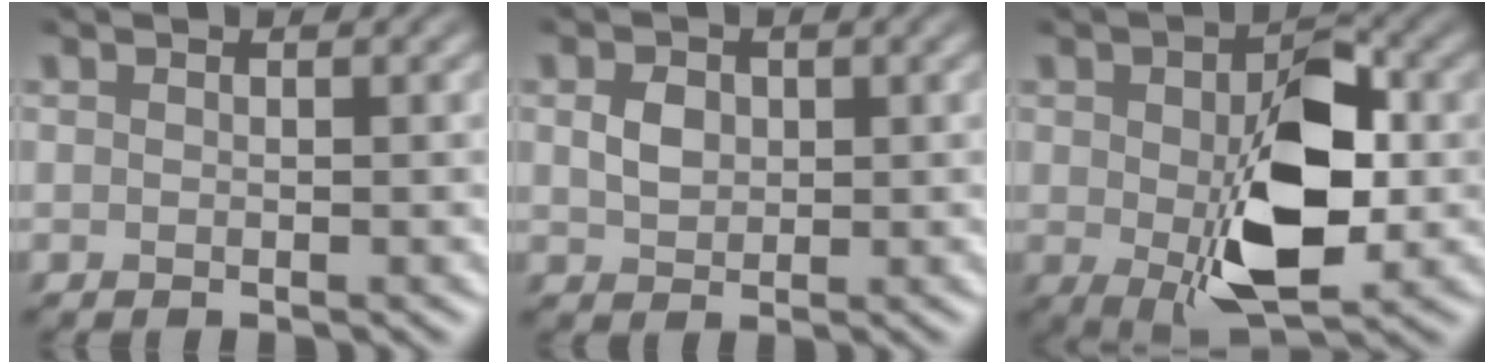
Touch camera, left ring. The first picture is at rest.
{"total": 1.8, "force": [0.2, 1.5, 1.0], "torque": [-0.028, 0.001, 0.005]}
{"total": 9.7, "force": [-1.0, 5.2, 8.1], "torque": [-0.137, -0.008, -0.009]}